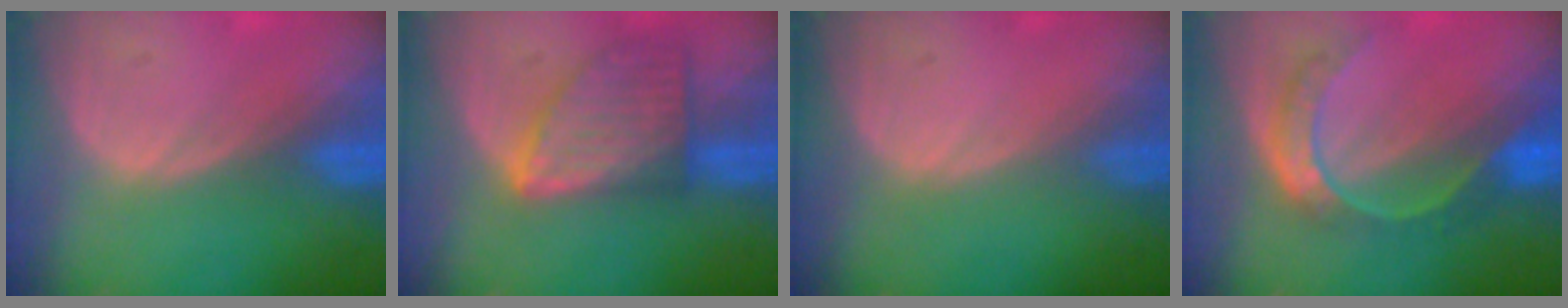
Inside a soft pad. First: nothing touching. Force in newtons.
{"total": 8.3, "press": 7.5, "slide": 3.6}
{"total": 0.0}
{"total": 7.8, "press": 6.6, "slide": 4.3}